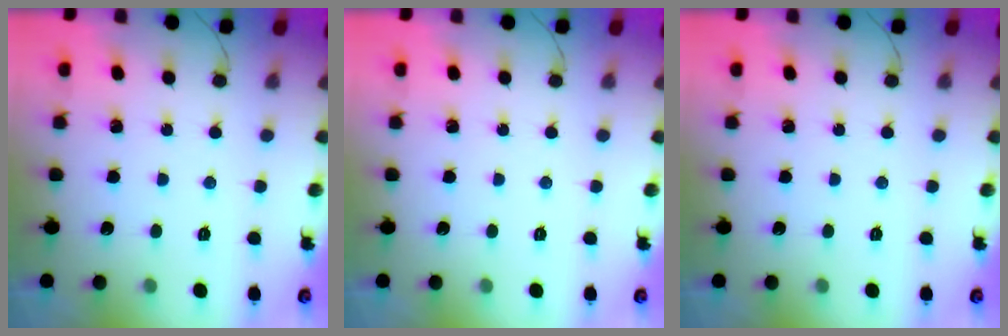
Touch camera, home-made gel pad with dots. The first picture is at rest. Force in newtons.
{"total": 0.0}
{"total": 0.0}